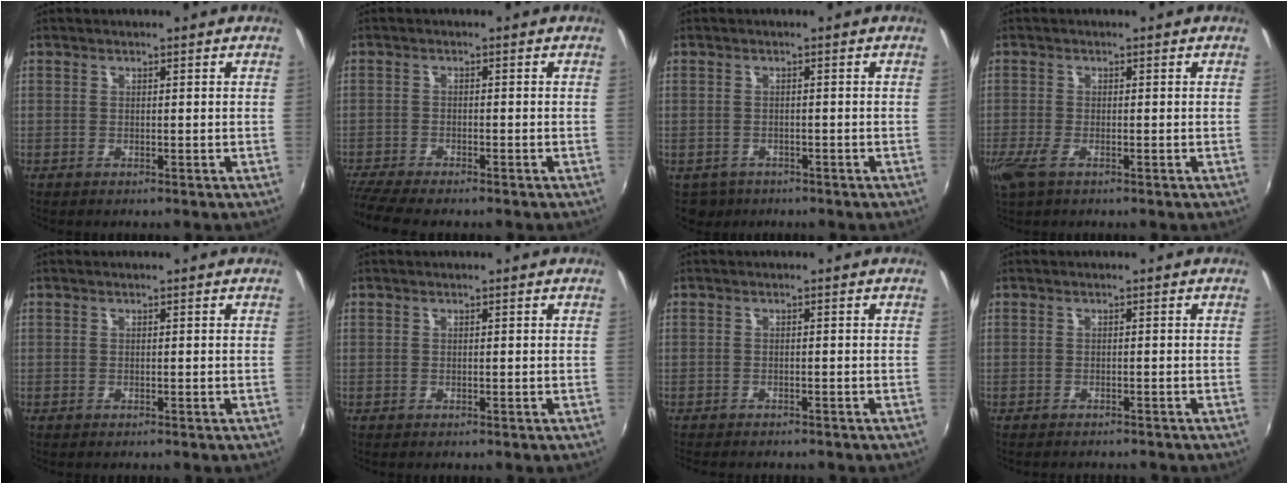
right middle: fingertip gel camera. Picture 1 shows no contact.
{"total": 7.2, "force": [-6.3, 0.9, 3.4], "torque": [-0.094, -0.035, -0.112]}
{"total": 3.3, "force": [-1.9, 2.6, 1.0], "torque": [-0.025, -0.007, -0.025]}
{"total": 3.5, "force": [-1.9, 1.1, 2.7], "torque": [-0.060, -0.013, -0.036]}
{"total": 0.0}
{"total": 0.0}
{"total": 3.7, "force": [-3.4, 0.8, 1.3], "torque": [-0.033, -0.015, -0.054]}
{"total": 3.2, "force": [-3.0, 0.6, 1.0], "torque": [-0.026, -0.012, -0.045]}